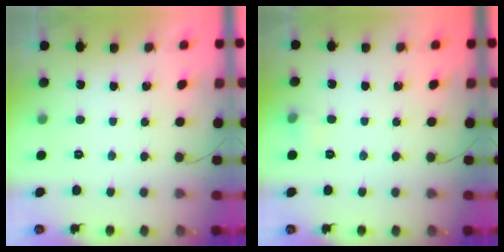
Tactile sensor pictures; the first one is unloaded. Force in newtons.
{"total": 3.9, "press": 3.7, "slide": 1.2}